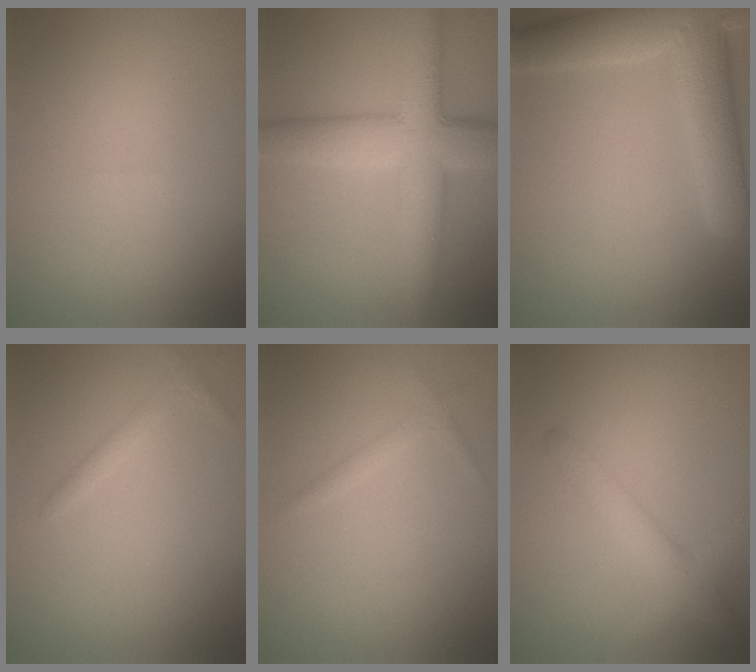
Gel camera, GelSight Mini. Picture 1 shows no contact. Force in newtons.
{"total": 7.1, "press": 7.1, "slide": 0.2}
{"total": 7.9, "press": 7.9, "slide": 0.3}
{"total": 0.9, "press": 0.9, "slide": 0.1}
{"total": 0.8, "press": 0.8, "slide": 0.0}
{"total": 3.2, "press": 3.2, "slide": 0.1}